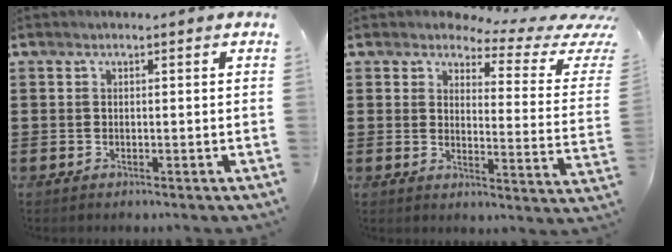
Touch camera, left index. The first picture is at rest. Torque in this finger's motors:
{"motor_torque": [2.14, 0.00, 0.12, -0.01]}